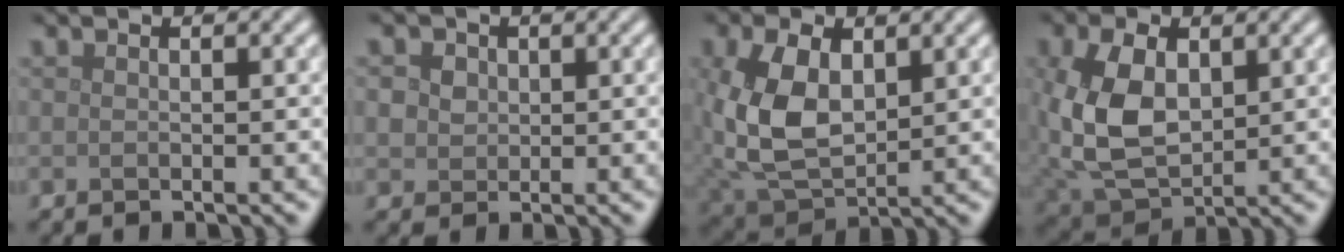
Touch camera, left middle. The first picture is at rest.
{"total": 3.7, "force": [1.5, 2.9, 1.8], "torque": [-0.031, 0.013, 0.016]}
{"total": 8.3, "force": [1.0, 5.2, 6.3], "torque": [-0.158, -0.006, 0.025]}
{"total": 8.5, "force": [0.8, 5.5, 6.4], "torque": [-0.163, -0.005, 0.022]}